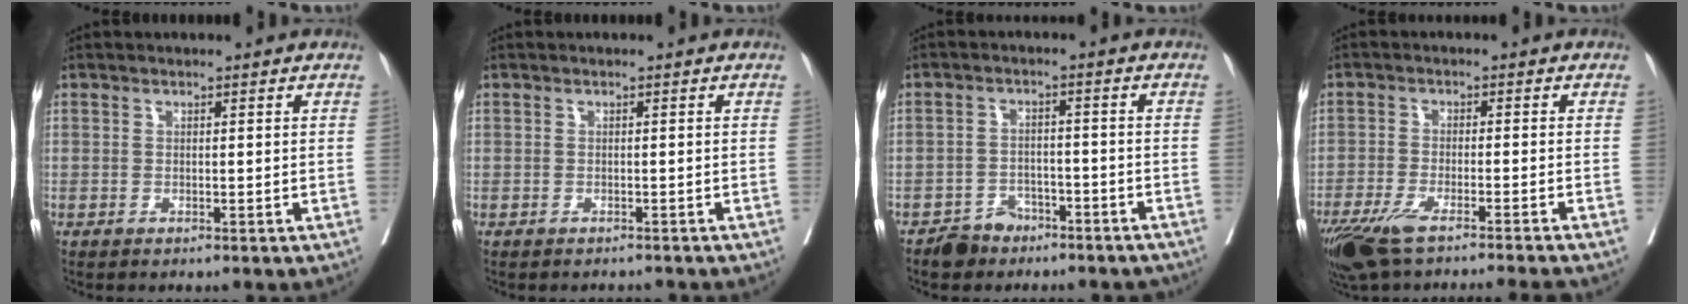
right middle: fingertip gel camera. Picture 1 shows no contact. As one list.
[{"total": 1.9, "force": [-1.9, 0.6, 0.1], "torque": [-0.003, -0.004, -0.026]}, {"total": 5.1, "force": [-3.9, 3.2, 0.7], "torque": [-0.012, 0.010, -0.057]}, {"total": 12.7, "force": [-10.5, 0.0, 7.2], "torque": [-0.117, -0.032, -0.171]}]